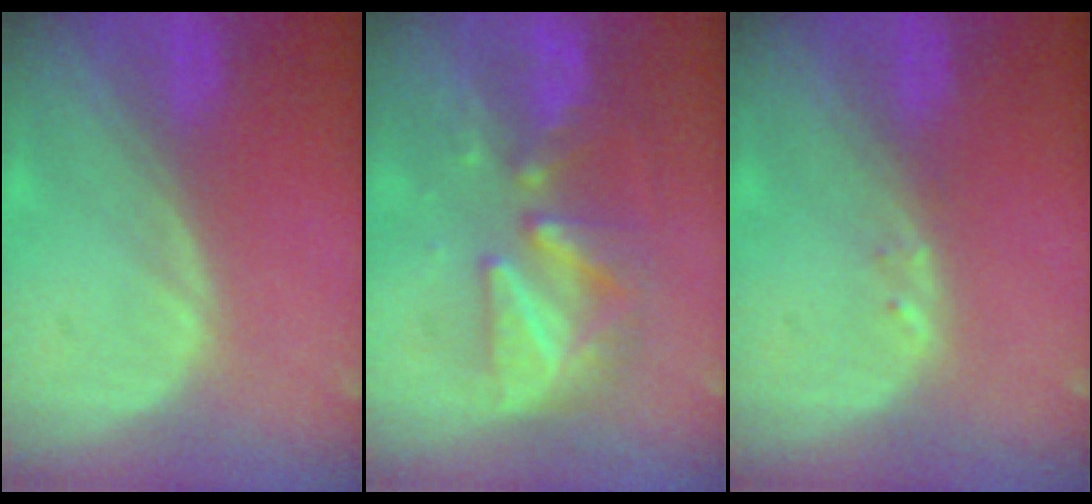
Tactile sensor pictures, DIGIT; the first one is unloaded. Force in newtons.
{"total": 8.2, "press": 8.0, "slide": 1.8}
{"total": 0.6, "press": 0.6, "slide": 0.1}